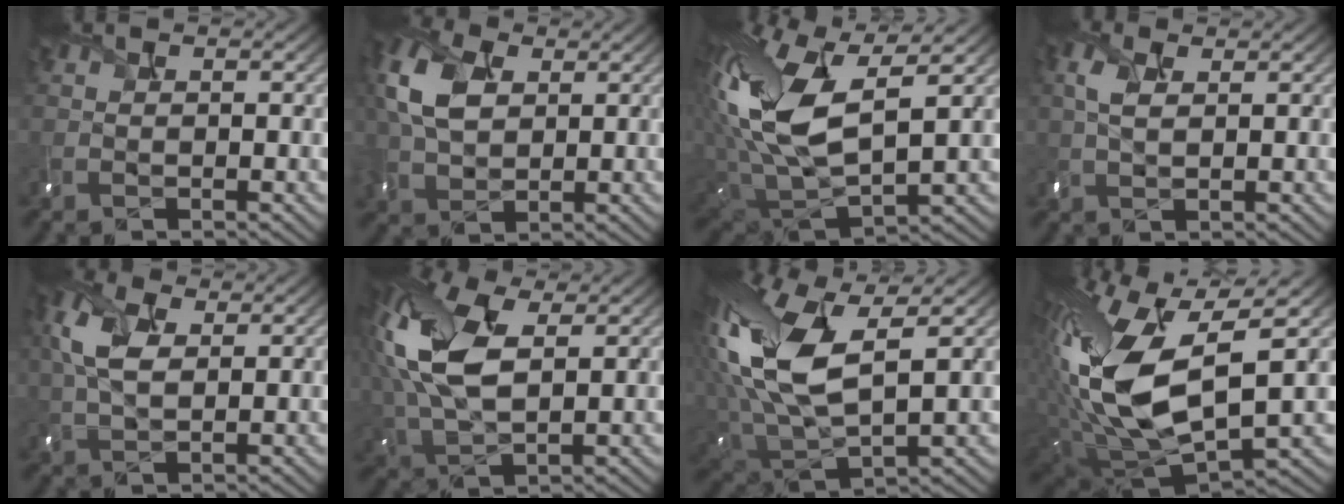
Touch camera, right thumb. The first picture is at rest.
{"total": 8.4, "force": [2.3, 5.6, 5.8], "torque": [-0.167, 0.012, 0.041]}
{"total": 16.0, "force": [3.8, 8.4, 13.1], "torque": [-0.325, 0.007, 0.075]}
{"total": 2.7, "force": [1.1, 1.3, 2.1], "torque": [-0.062, 0.007, 0.024]}
{"total": 6.0, "force": [1.8, 3.4, 4.6], "torque": [-0.123, 0.011, 0.033]}
{"total": 13.6, "force": [3.6, 7.4, 10.9], "torque": [-0.268, 0.010, 0.062]}
{"total": 15.6, "force": [3.9, 8.0, 12.8], "torque": [-0.320, 0.012, 0.077]}
{"total": 18.2, "force": [2.1, 9.9, 15.1], "torque": [-0.345, -0.018, 0.042]}